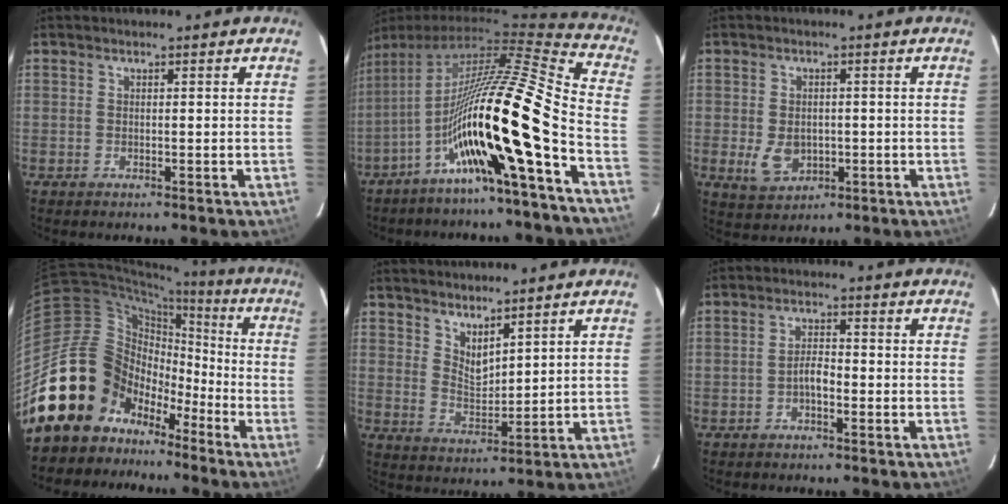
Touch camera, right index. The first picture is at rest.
{"total": 19.3, "force": [-6.7, -0.2, 18.1], "torque": [-0.281, -0.029, -0.124]}
{"total": 6.0, "force": [-1.2, 4.5, 3.7], "torque": [-0.079, -0.005, -0.009]}
{"total": 19.0, "force": [-10.9, 14.5, 5.8], "torque": [-0.140, 0.054, -0.182]}
{"total": 5.3, "force": [4.4, 1.6, 2.6], "torque": [-0.041, -0.008, 0.081]}
{"total": 2.6, "force": [-1.3, 1.0, 2.0], "torque": [-0.041, 0.008, -0.024]}